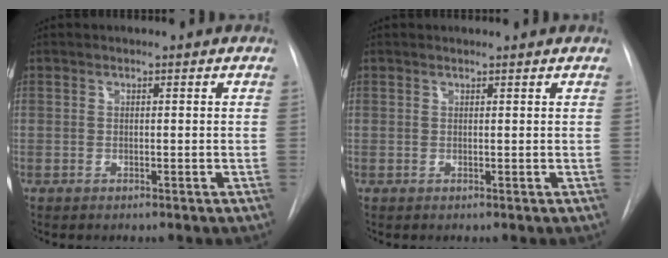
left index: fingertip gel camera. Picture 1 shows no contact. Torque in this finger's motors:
{"motor_torque": [0.33, -0.51, -0.03, 0.01]}